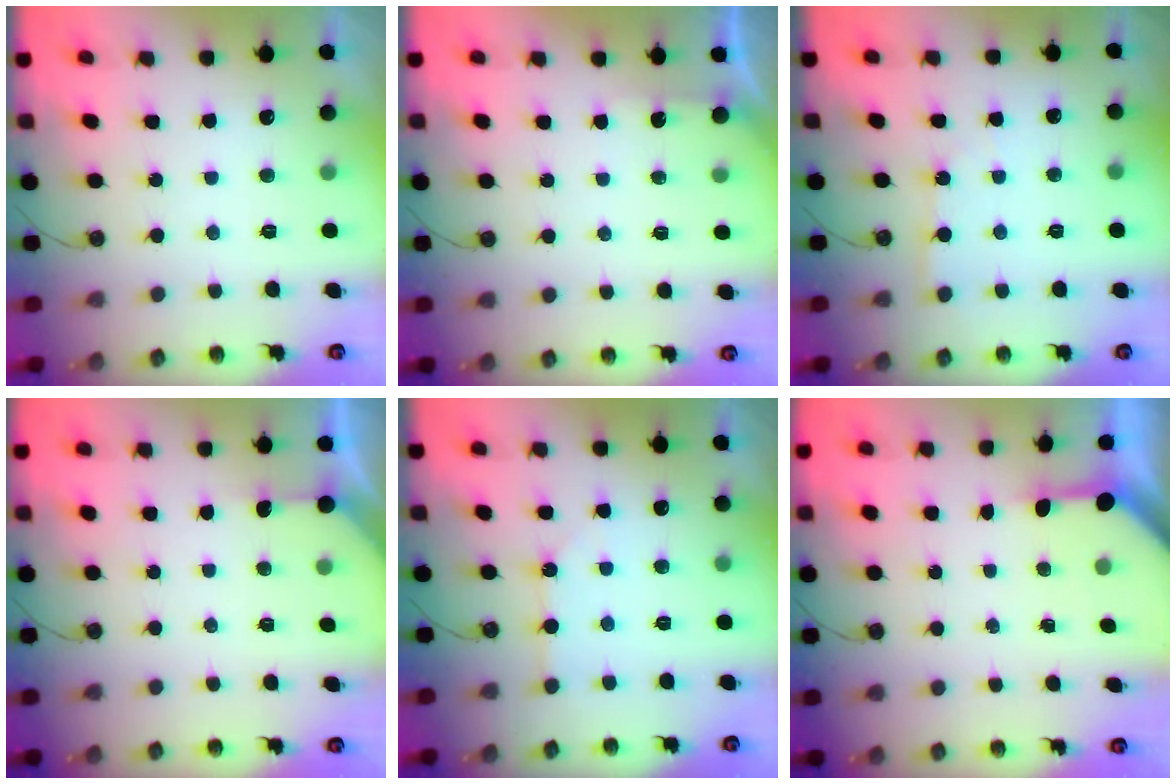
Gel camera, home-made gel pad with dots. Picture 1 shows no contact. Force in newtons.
{"total": 2.1, "press": 2.1, "slide": 0.2}
{"total": 2.7, "press": 2.7, "slide": 0.4}
{"total": 2.7, "press": 2.7, "slide": 0.2}
{"total": 1.9, "press": 1.9, "slide": 0.4}
{"total": 3.5, "press": 3.5, "slide": 0.4}